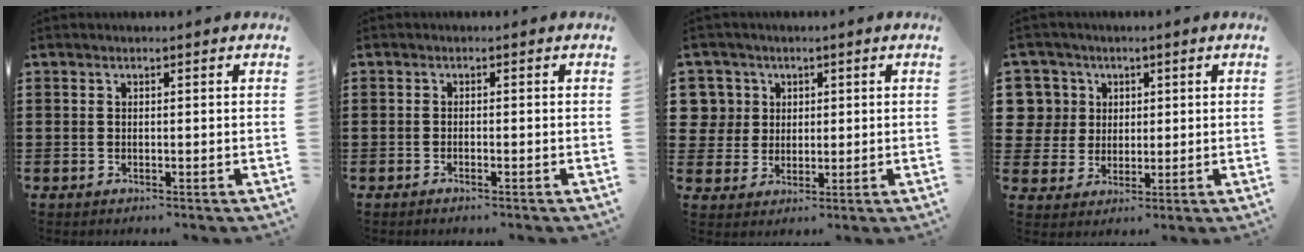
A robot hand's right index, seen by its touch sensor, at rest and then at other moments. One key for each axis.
{"total": 0.8, "fx": -0.6, "fy": 0.0, "fz": 0.5, "tx": -0.009, "ty": -0.003, "tz": -0.011}
{"total": 4.8, "fx": 1.4, "fy": 4.6, "fz": 0.4, "tx": -0.032, "ty": 0.017, "tz": 0.026}
{"total": 5.9, "fx": 1.6, "fy": 5.6, "fz": 0.5, "tx": -0.048, "ty": 0.015, "tz": 0.029}